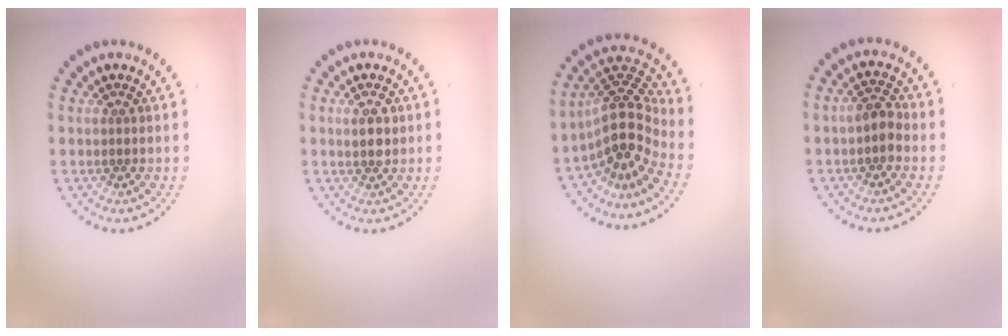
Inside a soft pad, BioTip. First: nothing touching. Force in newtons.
{"total": 1.7, "press": 1.7, "slide": 0.2}
{"total": 4.7, "press": 3.7, "slide": 2.8}
{"total": 2.0, "press": 1.9, "slide": 0.7}